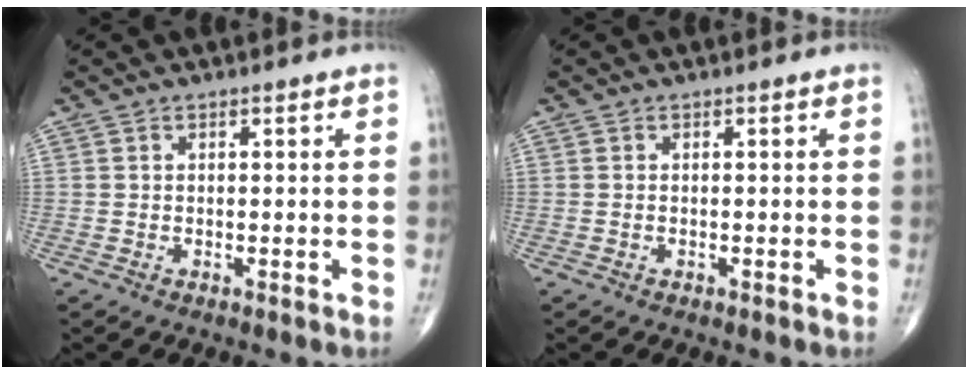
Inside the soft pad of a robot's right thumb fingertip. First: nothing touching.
{"total": 0.0}